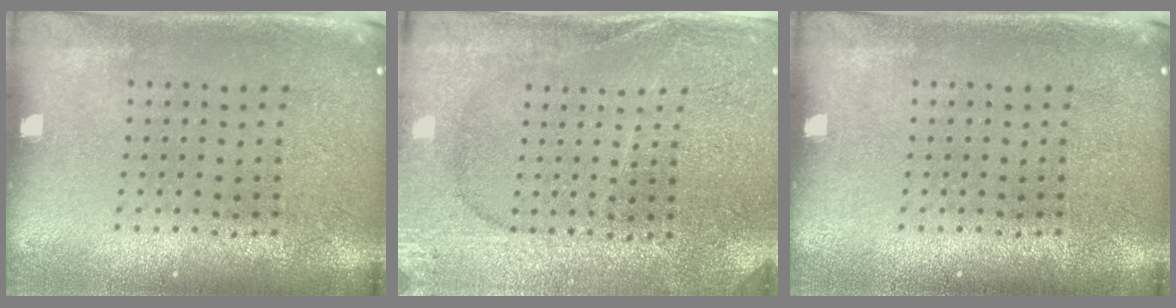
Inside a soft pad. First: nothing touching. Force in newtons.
{"total": 2.7, "press": 2.7, "slide": 0.3}
{"total": 0.0}